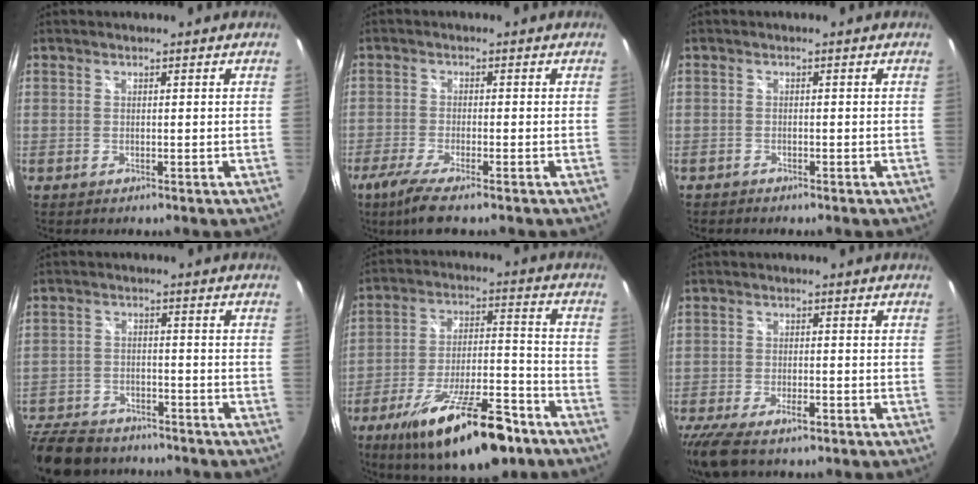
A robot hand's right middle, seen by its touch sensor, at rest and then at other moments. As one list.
[{"total": 7.0, "force": [-5.1, 0.5, 4.7], "torque": [-0.112, -0.026, -0.095]}, {"total": 1.2, "force": [-1.1, 0.4, -0.1], "torque": [-0.004, 0.000, -0.022]}, {"total": 17.4, "force": [-13.8, 8.2, 6.6], "torque": [-0.184, -0.003, -0.225]}, {"total": 21.1, "force": [-14.1, 6.5, 14.4], "torque": [-0.244, -0.019, -0.216]}, {"total": 9.6, "force": [-7.1, 3.3, 5.5], "torque": [-0.136, -0.029, -0.127]}]